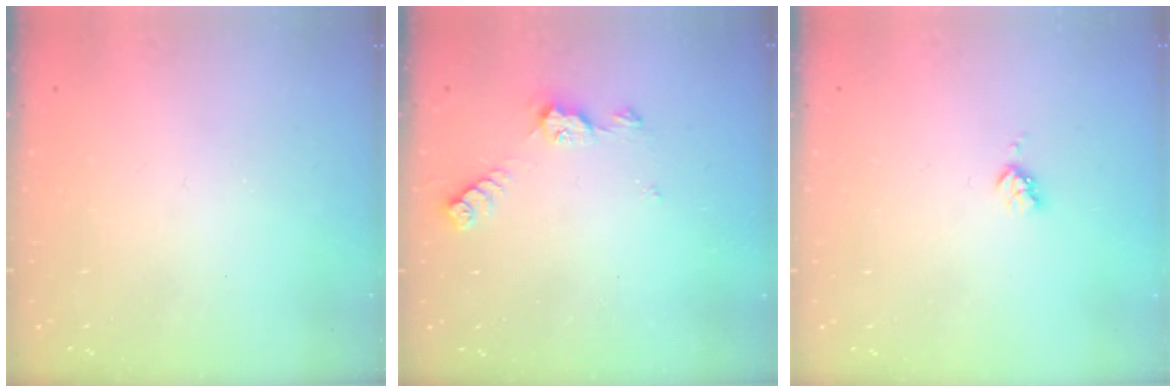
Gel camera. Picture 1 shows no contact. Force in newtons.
{"total": 5.5, "press": 5.4, "slide": 0.6}
{"total": 3.0, "press": 3.0, "slide": 0.3}